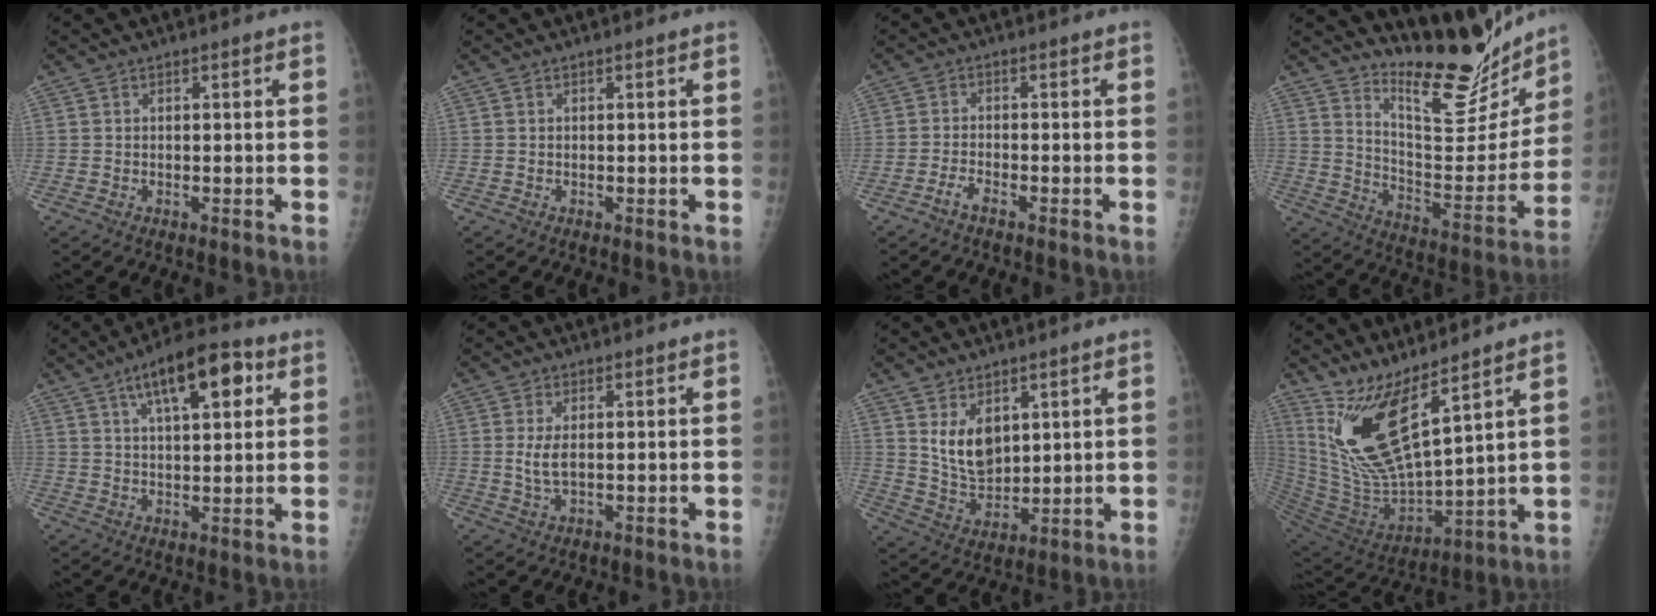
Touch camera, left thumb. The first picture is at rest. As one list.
[{"total": 0.0}, {"total": 2.1, "force": [-1.6, 0.4, 1.2], "torque": [-0.033, 0.006, -0.034]}, {"total": 18.9, "force": [16.4, 4.9, 8.1], "torque": [-0.075, -0.136, 0.253]}, {"total": 12.9, "force": [5.8, 5.0, 10.4], "torque": [-0.137, -0.001, 0.087]}, {"total": 3.9, "force": [0.4, 1.8, 3.5], "torque": [-0.075, -0.008, 0.010]}, {"total": 8.6, "force": [3.5, 5.4, 5.7], "torque": [-0.077, -0.033, 0.083]}, {"total": 15.9, "force": [10.5, 3.6, 11.4], "torque": [-0.210, -0.081, 0.225]}]